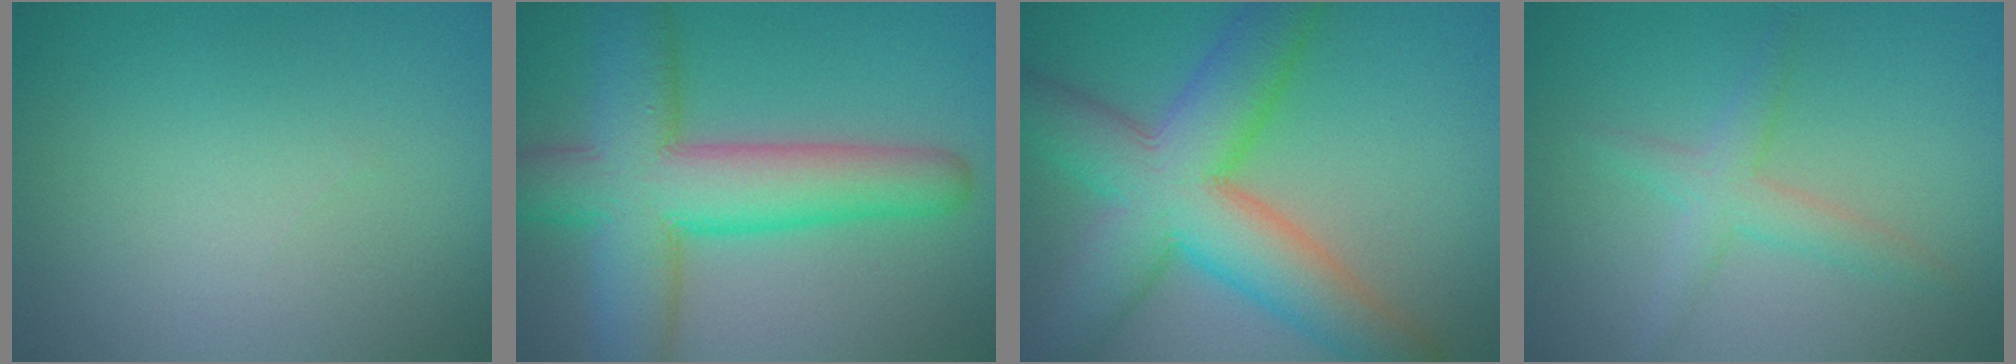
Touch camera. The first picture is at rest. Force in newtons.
{"total": 10.6, "press": 10.6, "slide": 0.6}
{"total": 10.5, "press": 10.5, "slide": 0.4}
{"total": 2.5, "press": 2.5, "slide": 0.0}